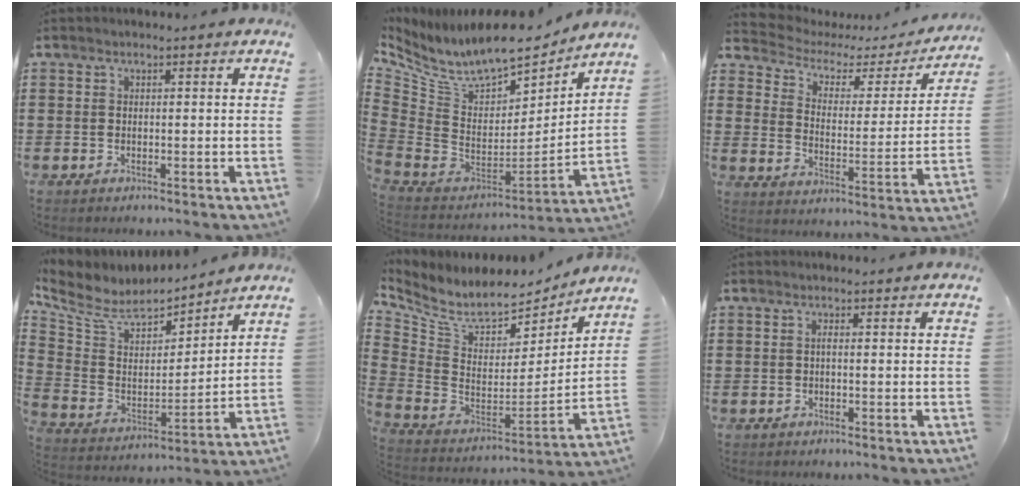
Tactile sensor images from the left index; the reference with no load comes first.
{"total": 10.4, "force": [8.1, 3.4, 5.7], "torque": [-0.139, -0.064, 0.140]}
{"total": 3.7, "force": [2.7, 2.1, 1.4], "torque": [-0.049, -0.016, 0.038]}
{"total": 7.2, "force": [6.0, 3.1, 2.8], "torque": [-0.090, -0.039, 0.102]}
{"total": 7.4, "force": [6.2, 2.6, 2.9], "torque": [-0.095, -0.052, 0.108]}
{"total": 0.7, "force": [-0.1, 0.1, 0.7], "torque": [-0.013, -0.001, -0.002]}